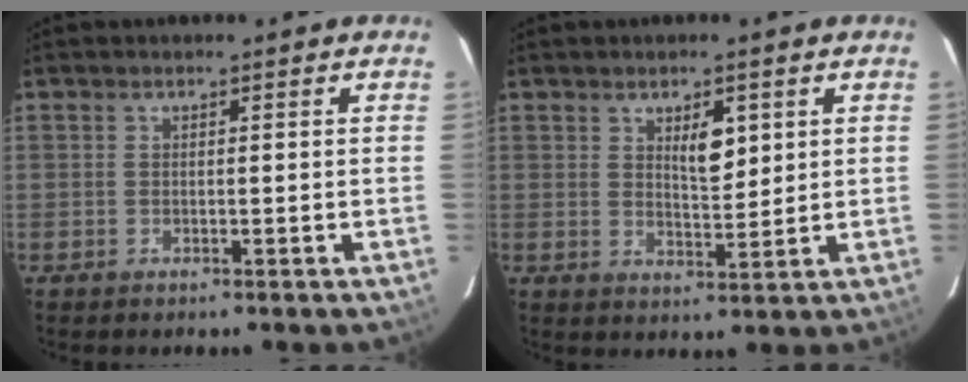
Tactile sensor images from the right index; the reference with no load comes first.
{"total": 4.4, "force": [1.9, 1.7, 3.6], "torque": [-0.059, -0.003, 0.034]}